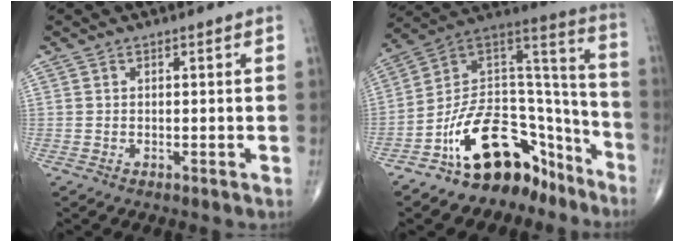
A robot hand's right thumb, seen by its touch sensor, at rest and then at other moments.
{"total": 21.5, "force": [-13.8, 11.8, 11.5], "torque": [-0.121, 0.138, -0.224]}